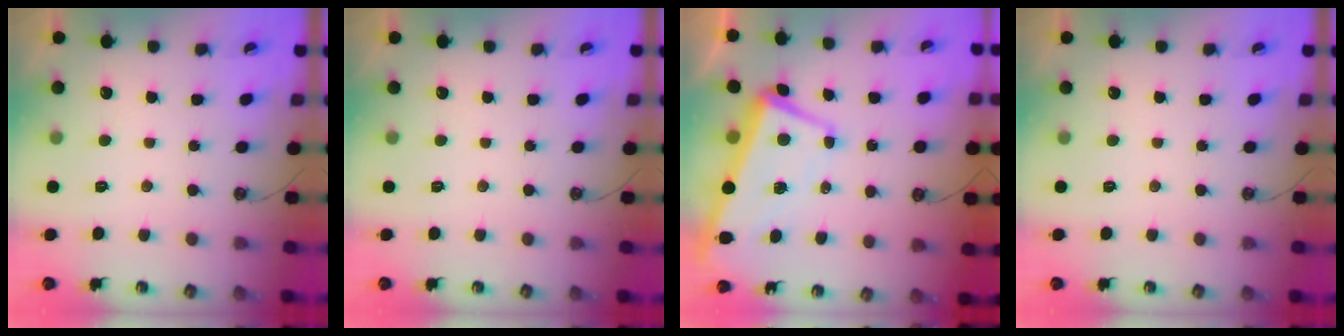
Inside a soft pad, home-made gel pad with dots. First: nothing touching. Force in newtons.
{"total": 0.0}
{"total": 1.6, "press": 0.1, "slide": 1.6}
{"total": 0.0}